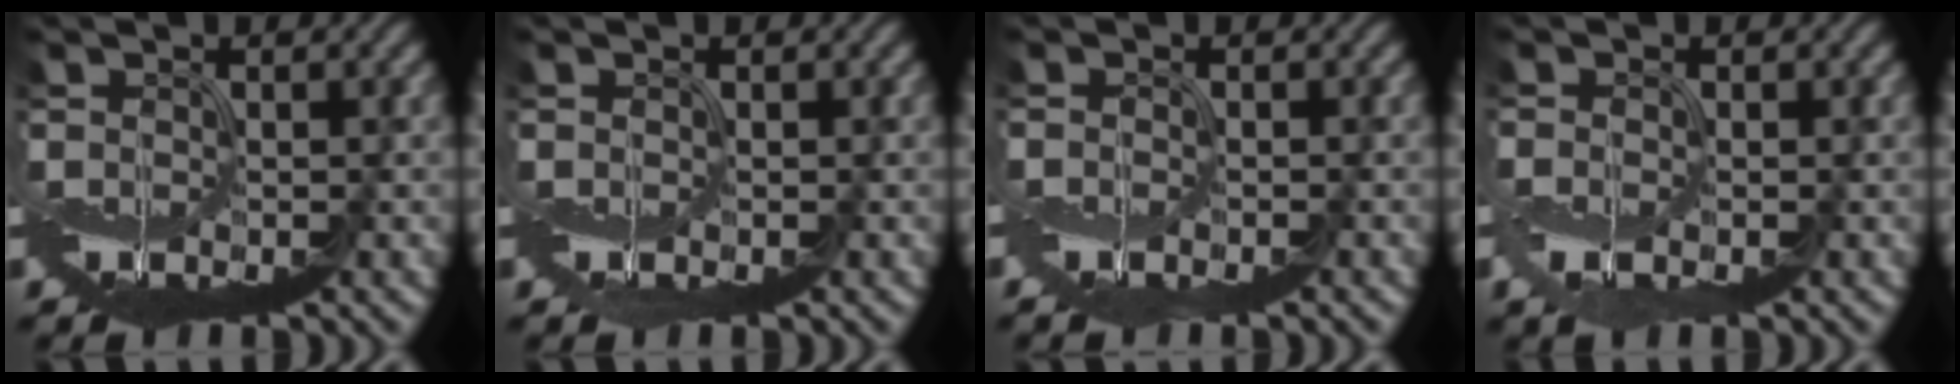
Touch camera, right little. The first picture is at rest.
{"total": 0.0}
{"total": 1.7, "force": [-1.3, 0.5, 0.9], "torque": [-0.014, -0.003, -0.024]}
{"total": 1.5, "force": [-0.7, 0.9, 1.0], "torque": [-0.030, -0.003, -0.016]}